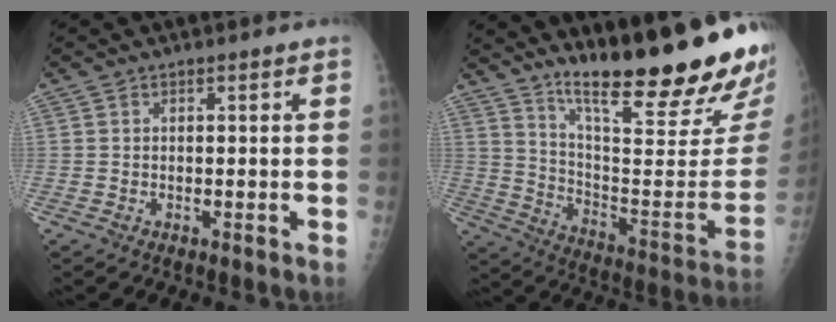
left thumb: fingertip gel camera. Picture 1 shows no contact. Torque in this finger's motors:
{"motor_torque": [2.16, -0.90, 1.38, -1.39, 0.33]}